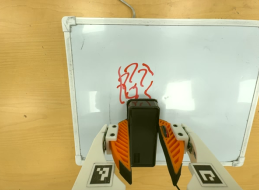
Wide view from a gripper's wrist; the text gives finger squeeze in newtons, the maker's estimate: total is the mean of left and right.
{"total": 5.1, "left": 4.5, "right": 5.6}